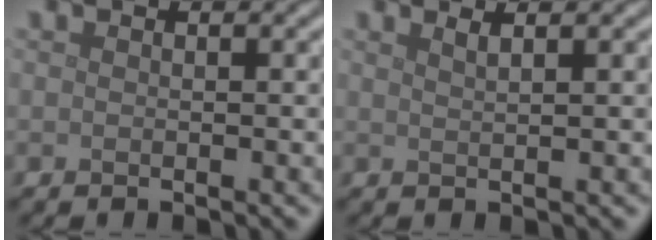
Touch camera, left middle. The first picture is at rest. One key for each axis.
{"total": 1.5, "fx": 1.0, "fy": 0.5, "fz": 1.0, "tx": -0.001, "ty": 0.003, "tz": 0.006}